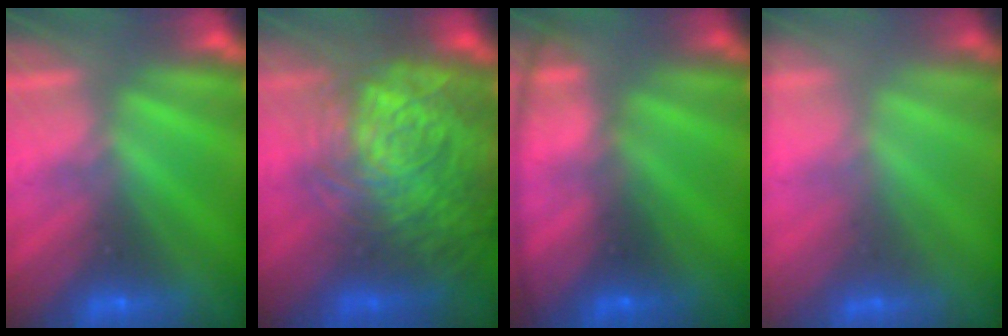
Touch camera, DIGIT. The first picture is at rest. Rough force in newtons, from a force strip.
{"total": 9.5}
{"total": 11.5}
{"total": 1.6}